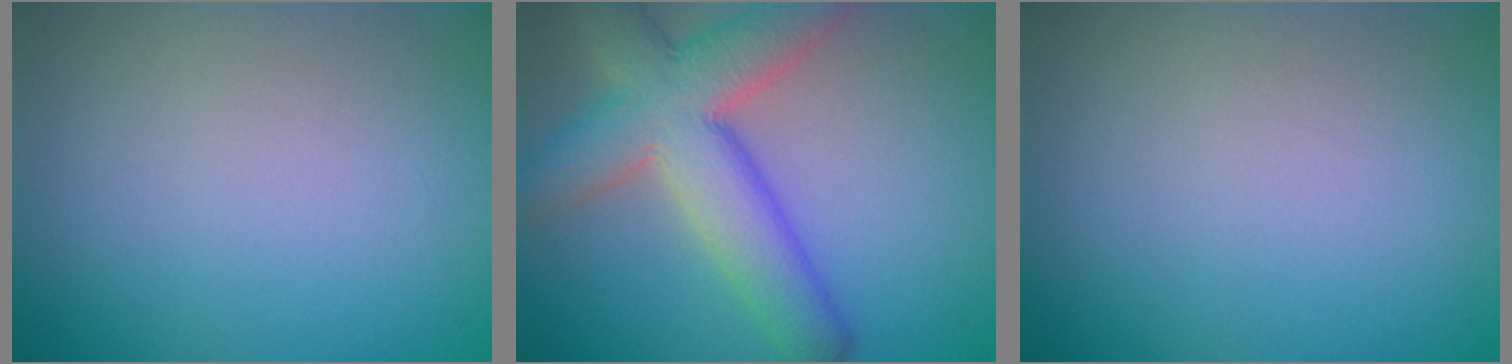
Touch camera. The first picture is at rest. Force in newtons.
{"total": 8.5, "press": 8.5, "slide": 0.5}
{"total": 0.0}